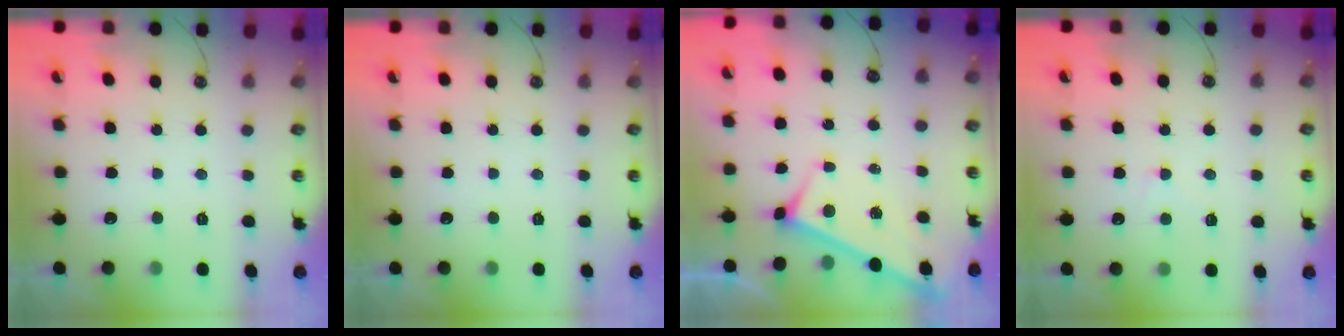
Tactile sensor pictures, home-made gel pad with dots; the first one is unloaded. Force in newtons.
{"total": 0.0}
{"total": 2.9, "press": 2.9, "slide": 0.3}
{"total": 1.4, "press": 1.3, "slide": 0.5}